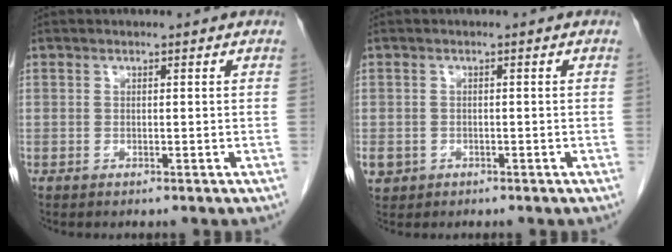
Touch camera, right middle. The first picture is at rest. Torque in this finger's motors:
{"motor_torque": [0.52, -0.43, 0.08, 0.07]}